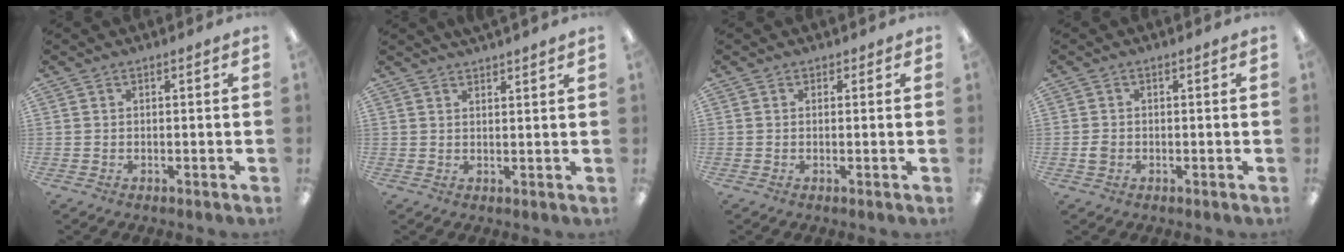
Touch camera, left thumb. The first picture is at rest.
{"total": 2.2, "force": [2.1, -0.3, 0.3], "torque": [-0.009, -0.007, 0.040]}
{"total": 1.0, "force": [0.5, 0.8, 0.2], "torque": [0.005, -0.001, 0.008]}
{"total": 1.8, "force": [-0.3, 1.4, 1.1], "torque": [-0.021, 0.004, -0.006]}